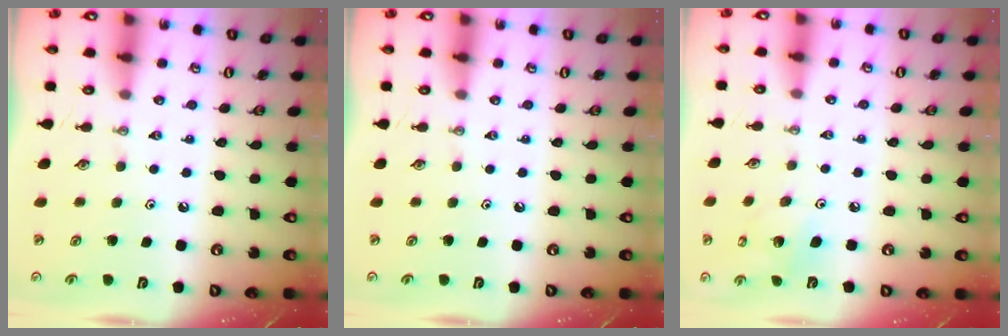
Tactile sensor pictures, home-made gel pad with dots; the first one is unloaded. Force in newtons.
{"total": 0.0}
{"total": 5.9, "press": 5.9, "slide": 0.4}